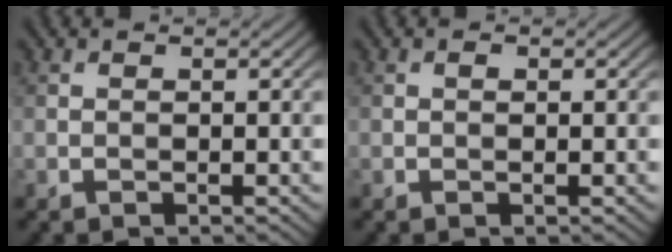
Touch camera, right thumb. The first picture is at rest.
{"total": 0.6, "force": [0.1, 0.3, 0.5], "torque": [-0.007, 0.000, 0.001]}